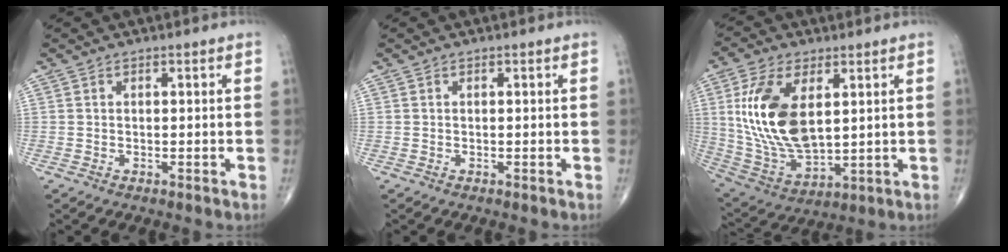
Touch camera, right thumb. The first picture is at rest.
{"total": 0.0}
{"total": 17.3, "force": [4.0, 9.0, 14.2], "torque": [-0.280, -0.021, 0.088]}